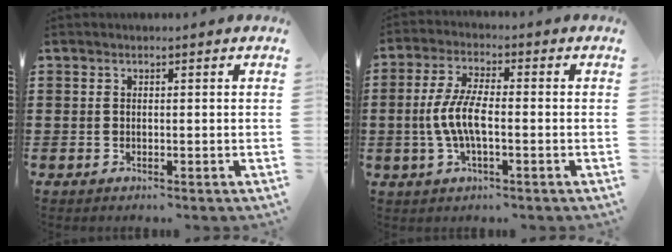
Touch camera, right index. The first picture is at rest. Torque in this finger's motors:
{"motor_torque": [1.47, -0.67, 0.90, 0.21]}